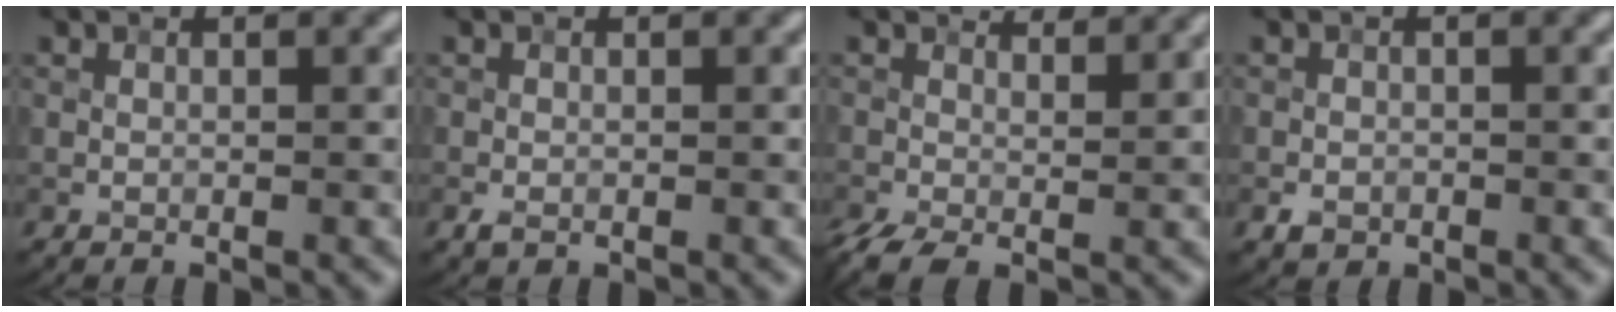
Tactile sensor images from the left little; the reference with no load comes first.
{"total": 1.0, "force": [-0.5, 0.7, 0.6], "torque": [-0.015, -0.002, -0.010]}
{"total": 3.7, "force": [0.6, 2.0, 3.0], "torque": [-0.078, -0.005, 0.005]}
{"total": 1.0, "force": [-0.4, 0.9, 0.3], "torque": [-0.002, -0.002, -0.011]}